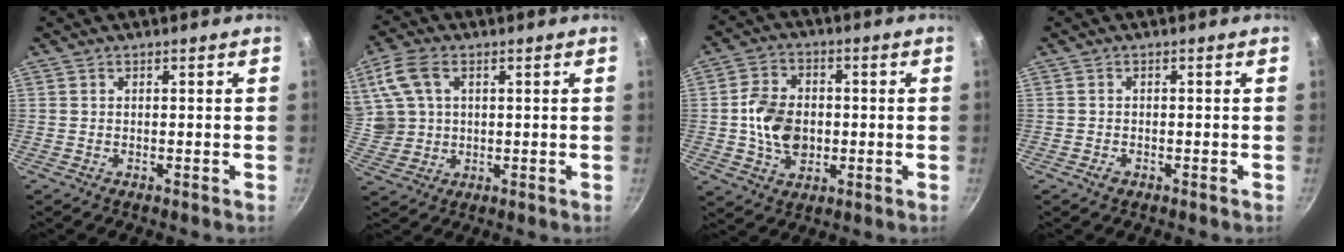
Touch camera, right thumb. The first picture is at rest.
{"total": 10.3, "force": [3.3, 7.5, 6.3], "torque": [-0.116, -0.006, 0.068]}
{"total": 10.6, "force": [-0.6, 7.9, 7.0], "torque": [-0.102, 0.011, -0.013]}
{"total": 1.4, "force": [-0.8, 0.9, 0.6], "torque": [-0.012, 0.003, -0.014]}